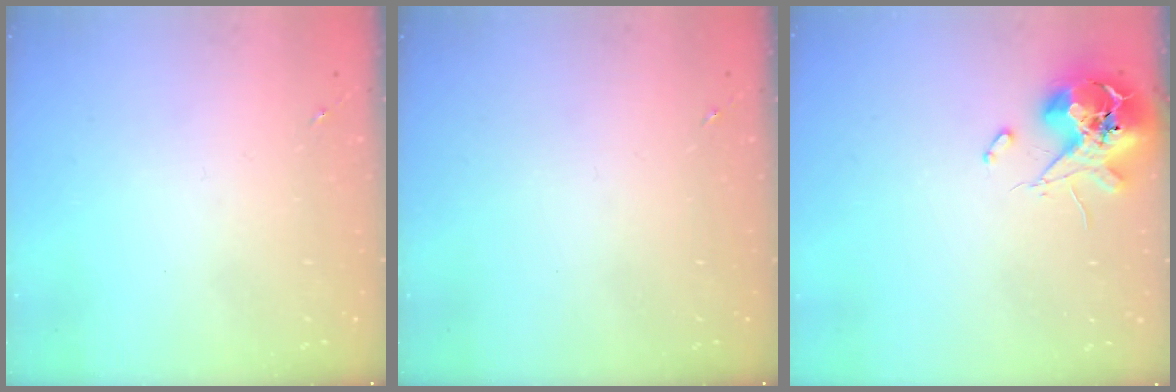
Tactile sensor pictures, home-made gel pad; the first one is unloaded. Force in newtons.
{"total": 0.0}
{"total": 12.4, "press": 12.3, "slide": 1.9}